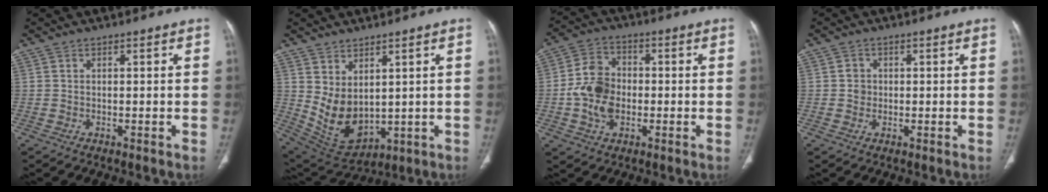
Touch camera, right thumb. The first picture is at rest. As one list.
[{"total": 10.0, "force": [2.4, 6.2, 7.5], "torque": [-0.117, -0.024, 0.079]}, {"total": 10.0, "force": [-1.5, 7.2, 6.8], "torque": [-0.115, 0.014, -0.034]}, {"total": 1.9, "force": [0.0, 1.8, 0.7], "torque": [-0.002, 0.004, 0.001]}]